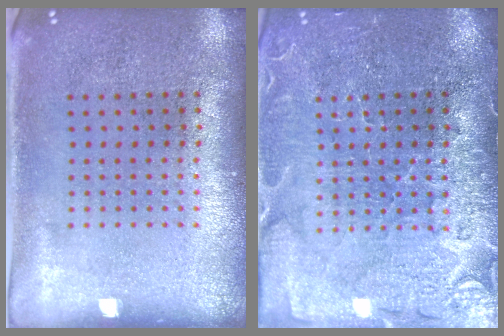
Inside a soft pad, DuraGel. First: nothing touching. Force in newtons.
{"total": 3.6, "press": 3.4, "slide": 1.2}